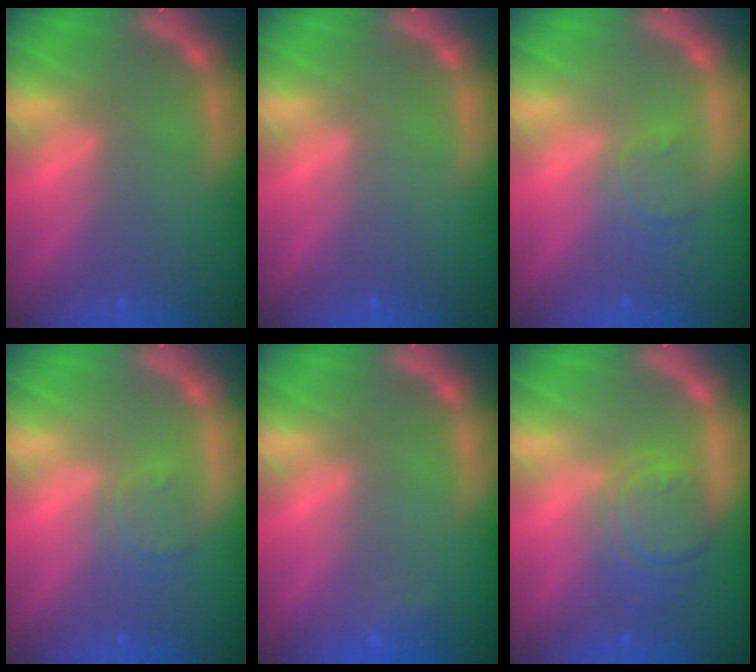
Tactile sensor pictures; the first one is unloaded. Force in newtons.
{"total": 0.0}
{"total": 2.4}
{"total": 2.4}
{"total": 1.4}
{"total": 5.0}